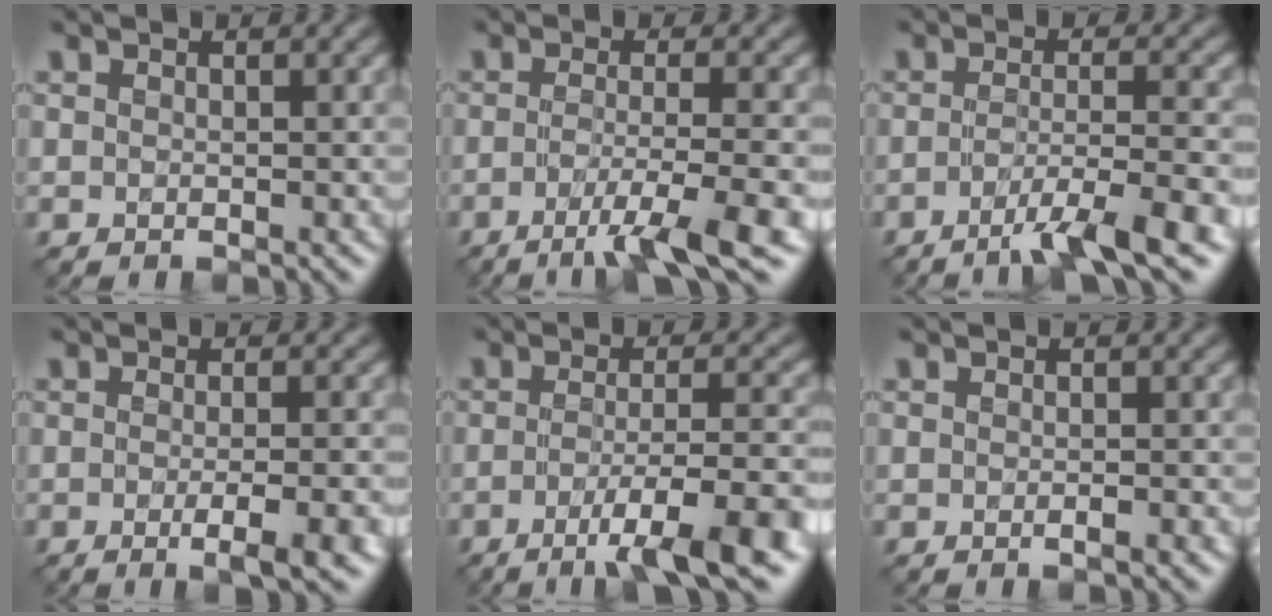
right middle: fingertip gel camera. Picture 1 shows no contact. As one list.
[{"total": 6.3, "force": [-3.0, 0.8, 5.5], "torque": [-0.082, -0.007, -0.055]}, {"total": 6.4, "force": [-3.6, 1.0, 5.2], "torque": [-0.074, 0.000, -0.063]}, {"total": 5.4, "force": [-1.6, 1.5, 5.0], "torque": [-0.062, -0.007, -0.018]}, {"total": 8.3, "force": [-3.5, 1.6, 7.4], "torque": [-0.108, -0.002, -0.060]}, {"total": 1.3, "force": [-0.5, 0.2, 1.1], "torque": [-0.014, -0.003, -0.008]}]